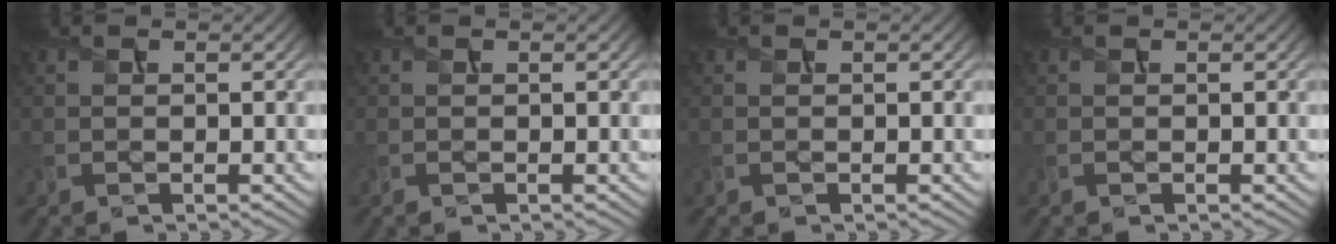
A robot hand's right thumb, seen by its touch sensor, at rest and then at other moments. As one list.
[{"total": 0.0}, {"total": 0.0}, {"total": 0.0}]